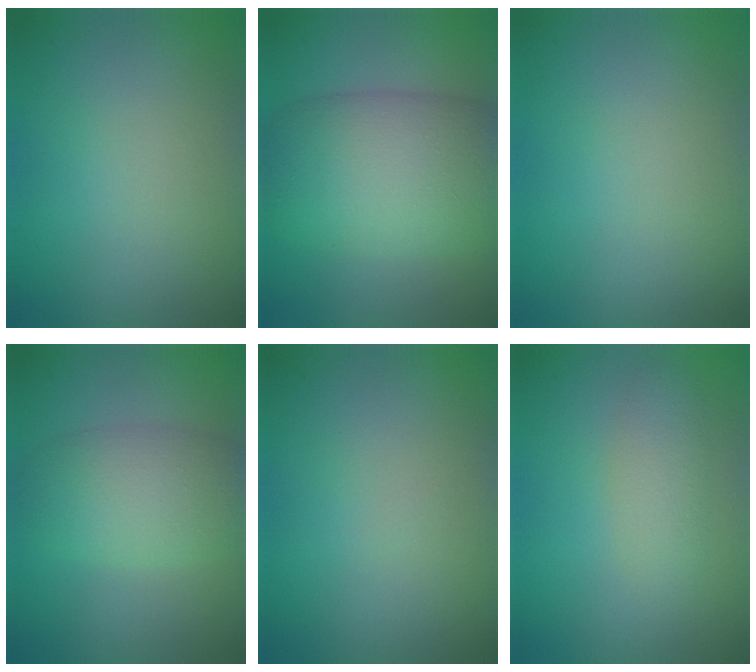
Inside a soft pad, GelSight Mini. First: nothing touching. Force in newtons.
{"total": 10.3, "press": 10.3, "slide": 0.5}
{"total": 0.0}
{"total": 5.1, "press": 5.0, "slide": 0.3}
{"total": 0.0}
{"total": 2.3, "press": 2.3, "slide": 0.1}